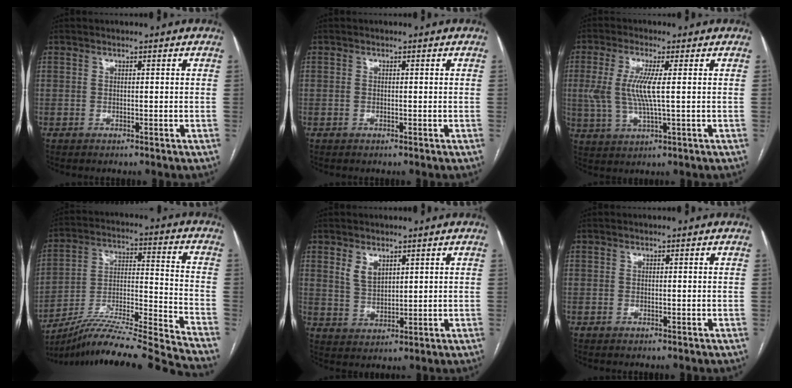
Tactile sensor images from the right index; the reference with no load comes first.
{"total": 0.0}
{"total": 7.2, "force": [0.7, 1.0, 7.1], "torque": [-0.165, 0.001, 0.015]}
{"total": 23.5, "force": [-21.2, -2.5, 9.7], "torque": [-0.149, -0.015, -0.348]}
{"total": 3.7, "force": [2.1, 2.1, 2.2], "torque": [-0.046, 0.000, 0.050]}
{"total": 0.0}